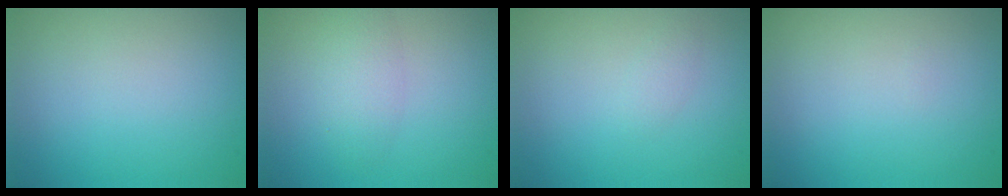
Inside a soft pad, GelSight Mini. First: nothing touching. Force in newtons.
{"total": 2.4, "press": 2.4, "slide": 0.0}
{"total": 0.8, "press": 0.8, "slide": 0.0}
{"total": 0.0}